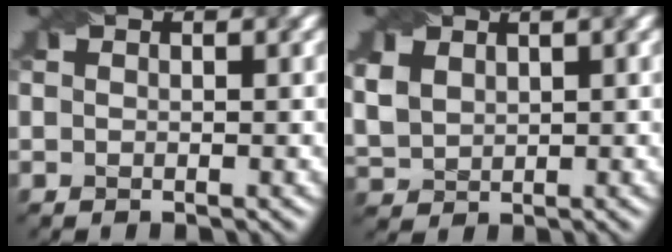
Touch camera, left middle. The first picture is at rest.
{"total": 2.8, "force": [1.4, 2.0, 1.5], "torque": [-0.042, 0.002, 0.034]}